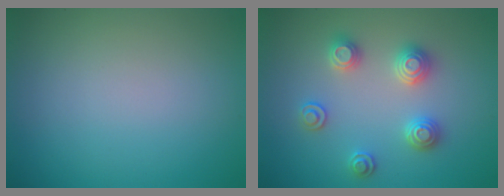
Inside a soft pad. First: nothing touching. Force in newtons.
{"total": 2.9, "press": 2.8, "slide": 0.3}